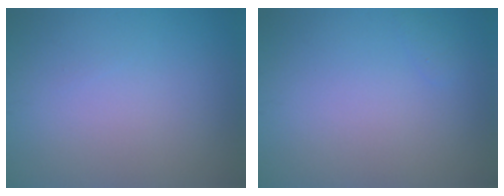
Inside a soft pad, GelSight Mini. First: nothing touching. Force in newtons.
{"total": 0.5, "press": 0.5, "slide": 0.0}